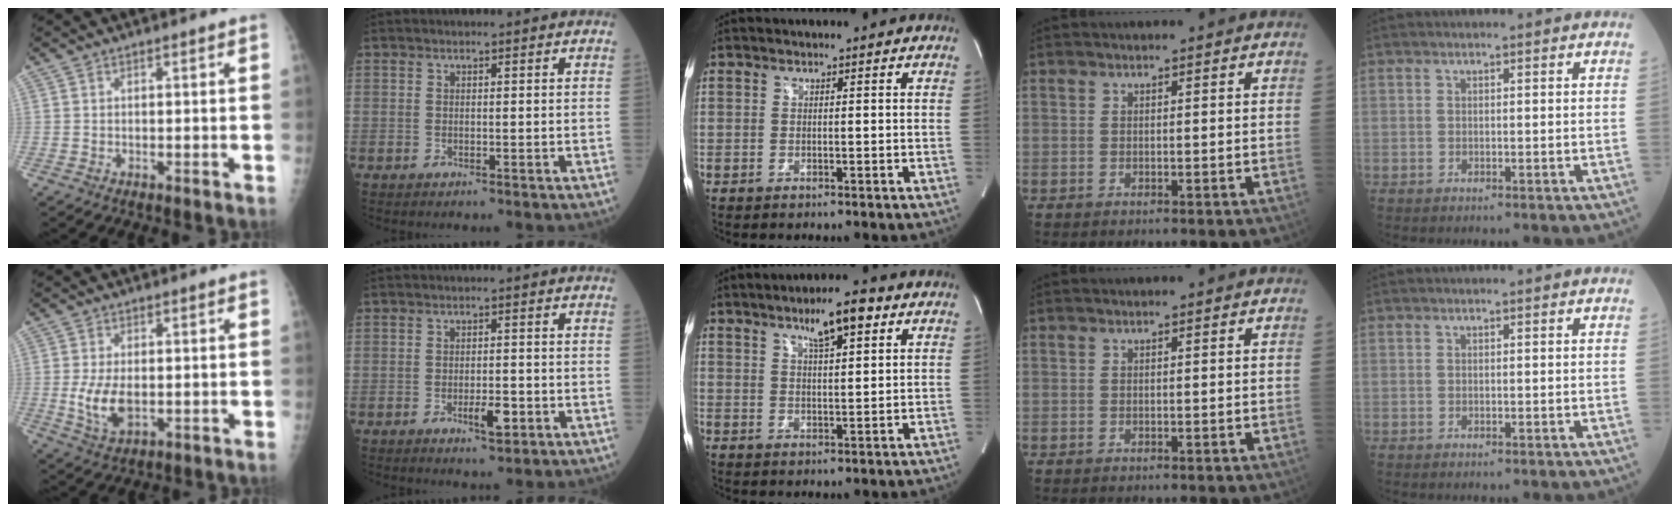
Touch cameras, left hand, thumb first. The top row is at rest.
{"thumb": {"total": 6.3, "force": [-0.6, 3.3, 5.3], "torque": [-0.102, -0.014, -0.003]}, "index": {"total": 3.7, "force": [-1.6, 1.1, 3.2], "torque": [-0.054, 0.001, -0.022]}, "middle": {"total": 7.0, "force": [4.1, 1.1, 5.6], "torque": [-0.095, 0.007, 0.066]}}